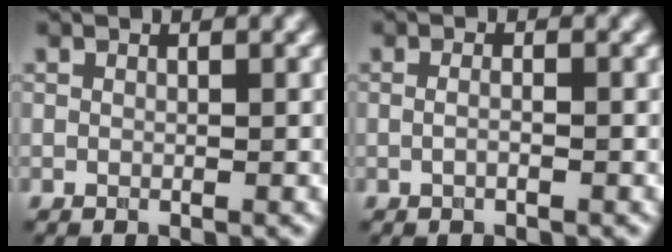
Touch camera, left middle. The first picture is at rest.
{"total": 1.1, "force": [0.0, 0.4, 1.0], "torque": [-0.006, -0.014, -0.009]}